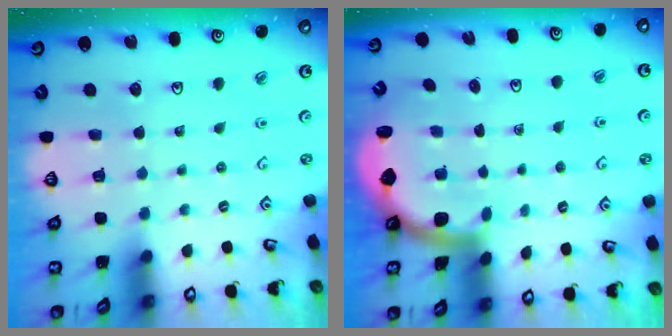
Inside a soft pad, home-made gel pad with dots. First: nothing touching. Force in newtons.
{"total": 1.8, "press": 1.8, "slide": 0.3}